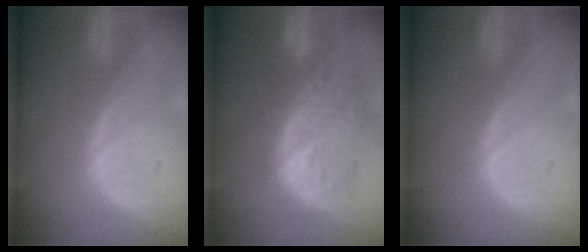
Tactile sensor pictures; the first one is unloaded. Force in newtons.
{"total": 12.0, "press": 10.8, "slide": 5.3}
{"total": 0.0}